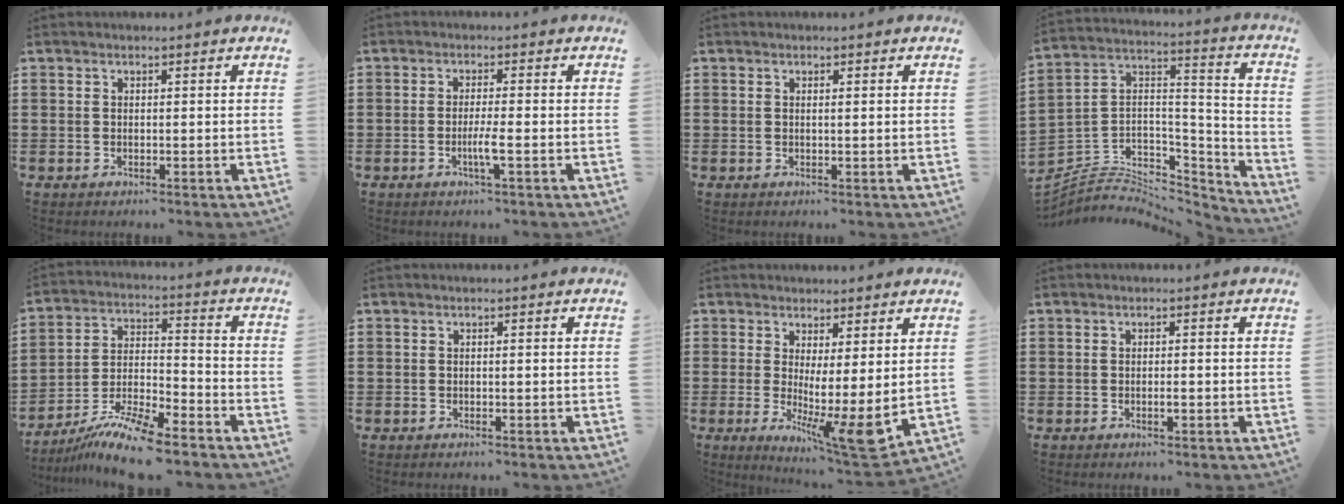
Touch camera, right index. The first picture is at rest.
{"total": 3.0, "force": [-1.1, 0.0, 2.8], "torque": [-0.055, -0.007, -0.023]}
{"total": 0.5, "force": [0.2, 0.0, 0.5], "torque": [-0.010, -0.001, 0.004]}
{"total": 4.6, "force": [-3.0, 3.3, 1.1], "torque": [-0.034, -0.007, -0.060]}
{"total": 10.4, "force": [-8.9, 0.7, 5.3], "torque": [-0.105, 0.012, -0.175]}
{"total": 0.0}
{"total": 6.0, "force": [0.3, 0.5, 5.9], "torque": [-0.089, -0.048, 0.005]}
{"total": 1.0, "force": [-0.3, 0.3, 0.9], "torque": [-0.017, -0.003, -0.005]}